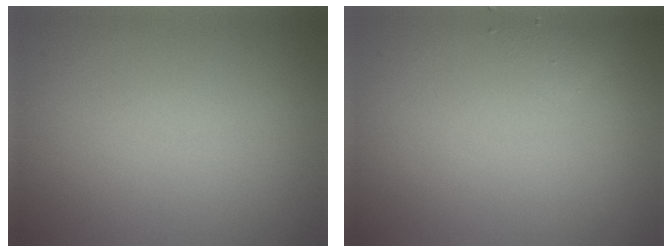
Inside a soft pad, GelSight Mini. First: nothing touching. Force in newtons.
{"total": 0.8, "press": 0.8, "slide": 0.0}